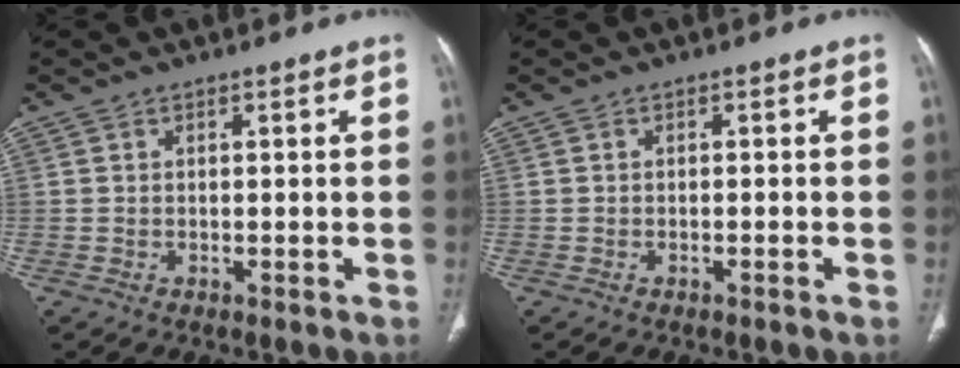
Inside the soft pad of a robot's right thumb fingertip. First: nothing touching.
{"total": 0.5, "force": [-0.4, -0.1, 0.3], "torque": [-0.011, 0.003, -0.005]}